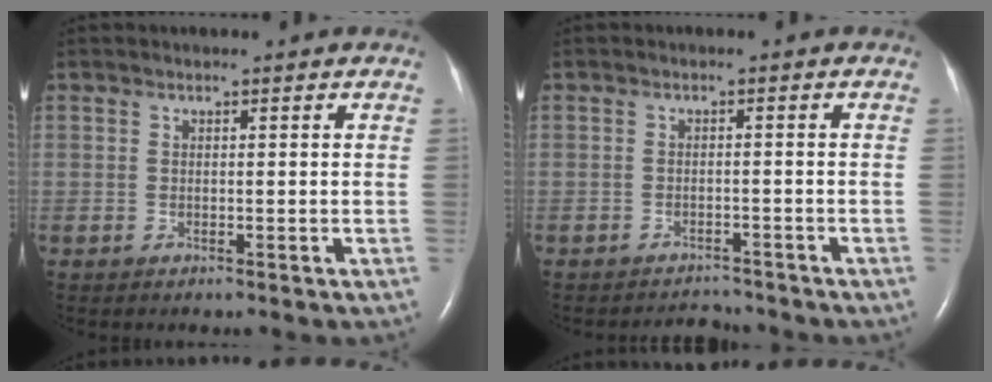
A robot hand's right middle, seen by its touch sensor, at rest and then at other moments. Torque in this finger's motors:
{"motor_torque": [-0.06, -0.06, -0.04, -0.01]}